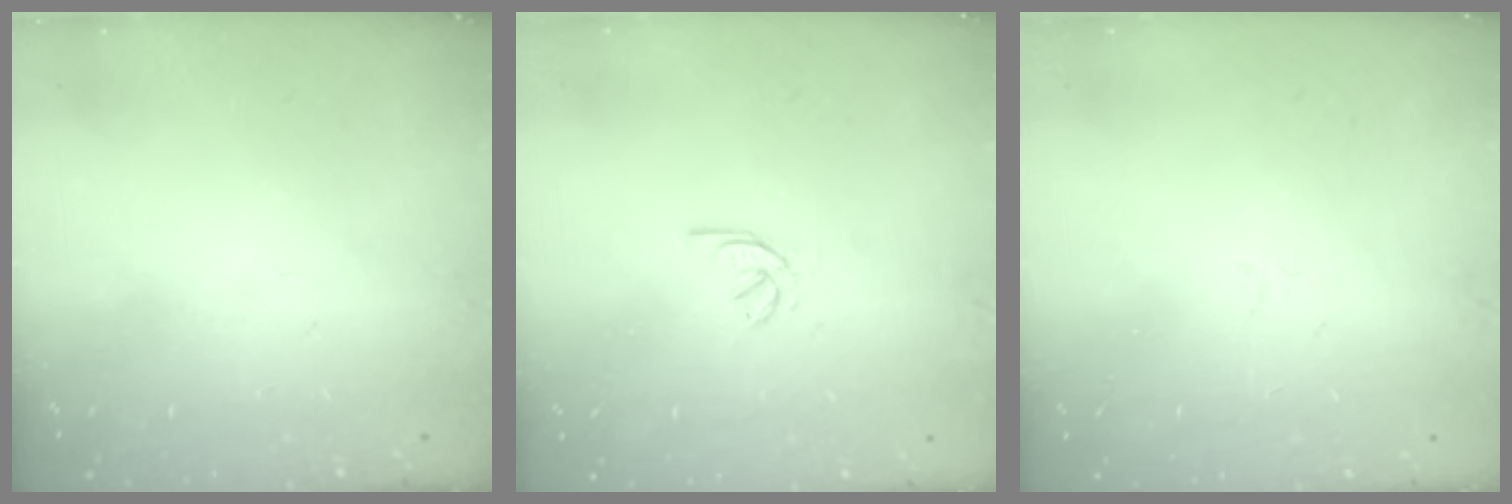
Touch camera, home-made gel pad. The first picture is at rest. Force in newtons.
{"total": 2.9, "press": 2.8, "slide": 0.8}
{"total": 0.9, "press": 0.9, "slide": 0.2}